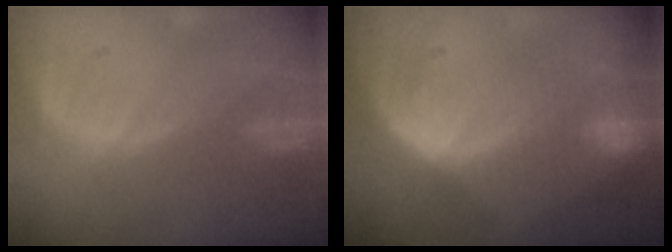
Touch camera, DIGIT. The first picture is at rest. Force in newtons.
{"total": 7.7, "press": 7.4, "slide": 2.2}